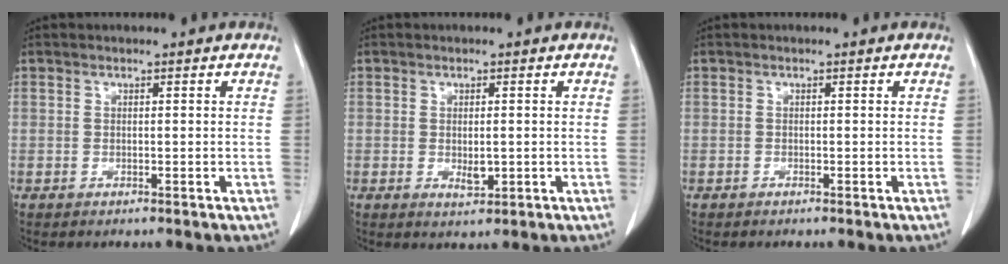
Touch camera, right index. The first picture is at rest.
{"total": 2.2, "force": [-0.2, 0.9, 2.0], "torque": [-0.036, -0.003, 0.004]}
{"total": 0.0}